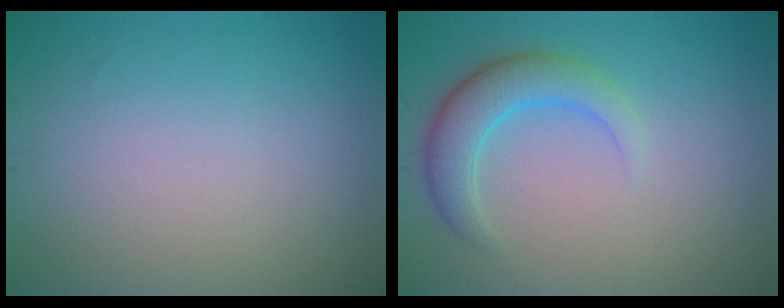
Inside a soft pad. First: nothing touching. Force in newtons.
{"total": 3.7, "press": 3.7, "slide": 0.1}